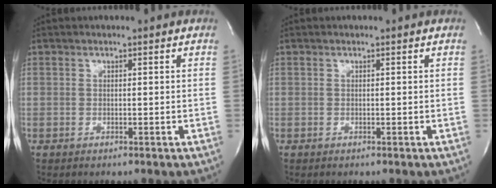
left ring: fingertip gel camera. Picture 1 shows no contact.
{"total": 0.0}